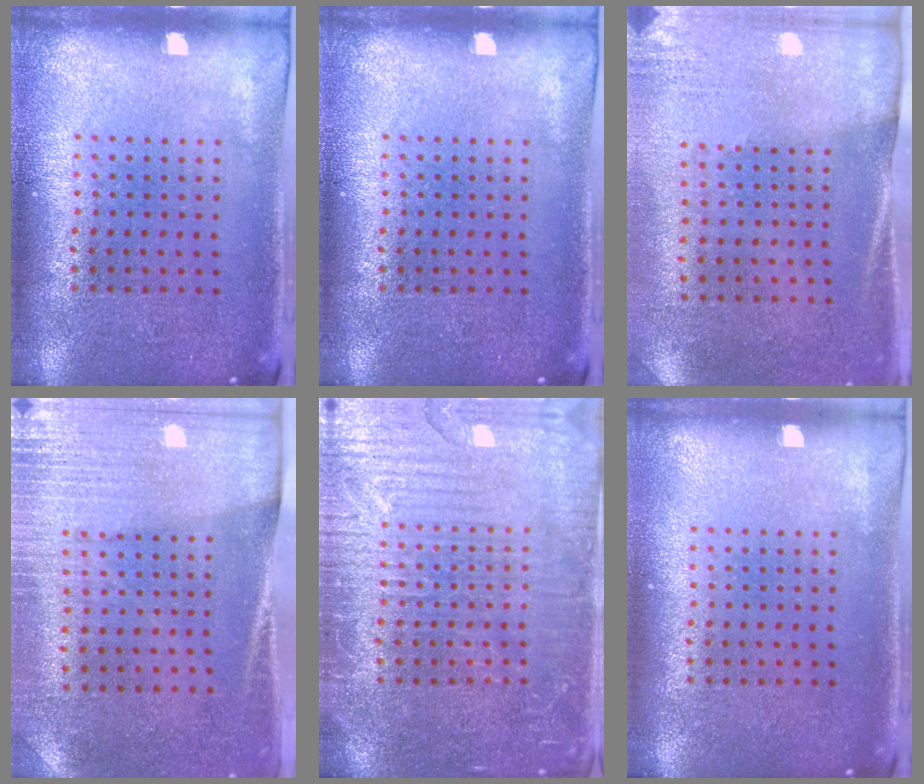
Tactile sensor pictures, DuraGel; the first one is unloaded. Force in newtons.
{"total": 0.0}
{"total": 2.6, "press": 2.3, "slide": 1.3}
{"total": 2.7, "press": 2.4, "slide": 1.2}
{"total": 3.9, "press": 3.8, "slide": 0.7}
{"total": 0.0}